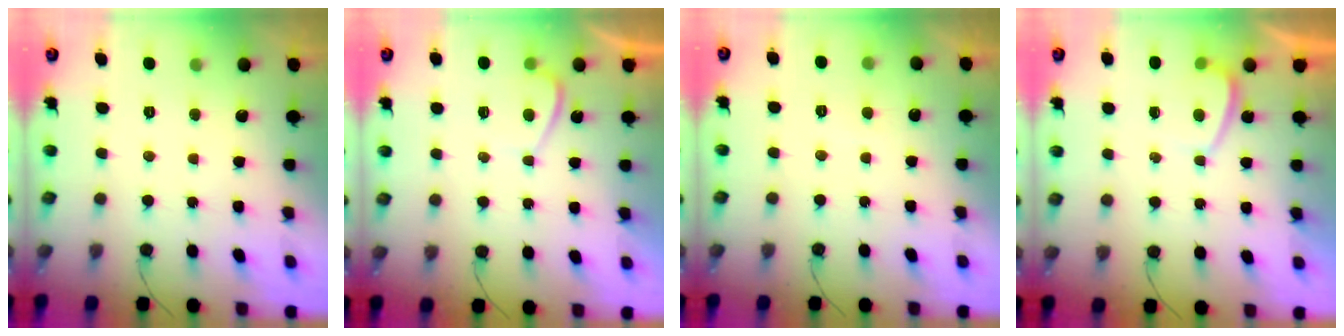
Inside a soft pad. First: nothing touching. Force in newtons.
{"total": 1.9, "press": 1.8, "slide": 0.7}
{"total": 0.6, "press": 0.3, "slide": 0.5}
{"total": 1.8, "press": 1.7, "slide": 0.6}